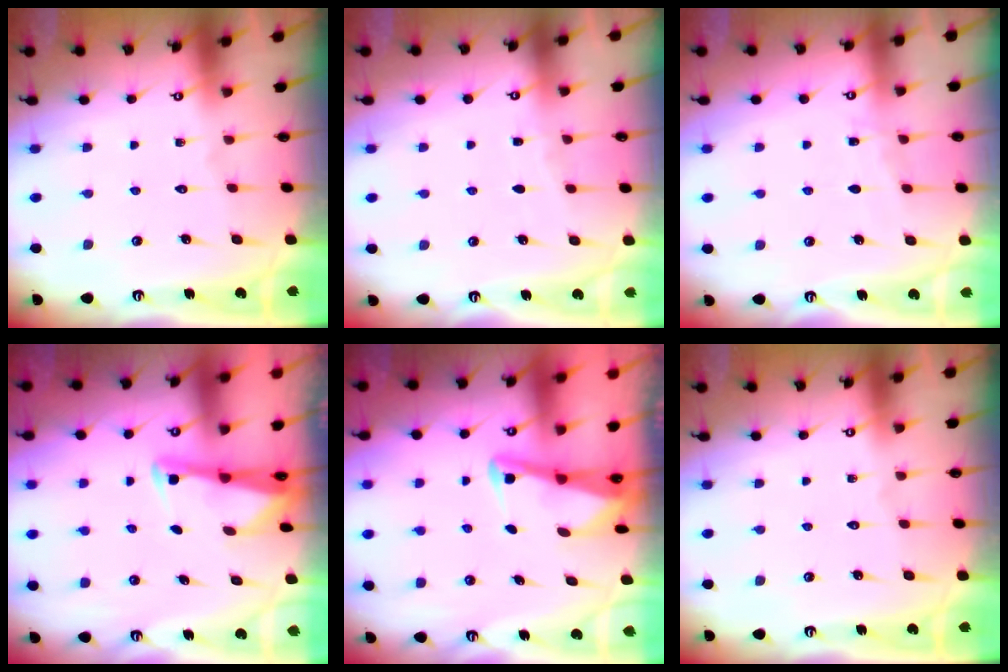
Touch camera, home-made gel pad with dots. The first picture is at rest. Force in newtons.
{"total": 2.3, "press": 2.2, "slide": 0.3}
{"total": 2.8, "press": 2.7, "slide": 0.4}
{"total": 2.7, "press": 2.7, "slide": 0.3}
{"total": 2.8, "press": 2.8, "slide": 0.4}
{"total": 0.0}